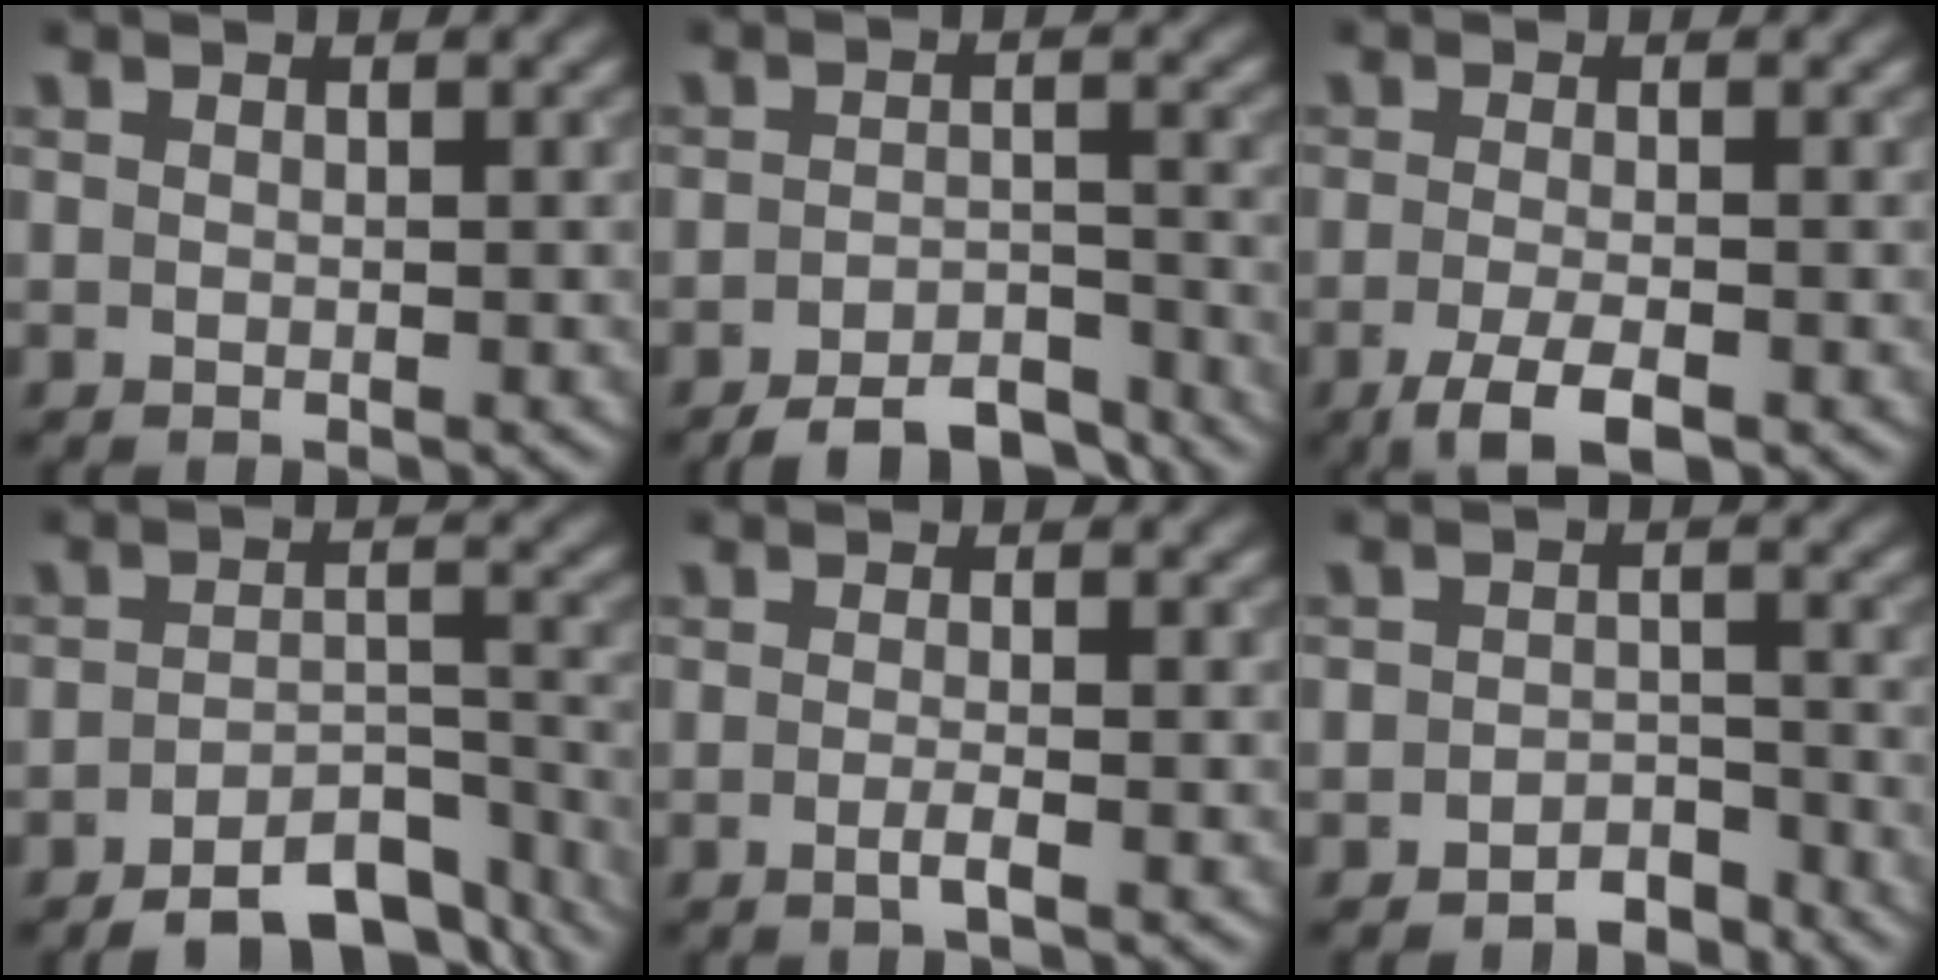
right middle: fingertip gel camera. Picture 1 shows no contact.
{"total": 5.7, "force": [-4.8, 1.8, 2.6], "torque": [-0.036, -0.005, -0.071]}
{"total": 3.6, "force": [-2.0, 0.9, 2.9], "torque": [-0.053, -0.006, -0.041]}
{"total": 6.9, "force": [-5.3, 2.5, 3.6], "torque": [-0.048, -0.004, -0.077]}
{"total": 1.5, "force": [-0.5, 0.4, 1.4], "torque": [-0.021, -0.003, -0.012]}
{"total": 2.4, "force": [-2.1, 1.0, 0.6], "torque": [-0.002, 0.009, -0.034]}